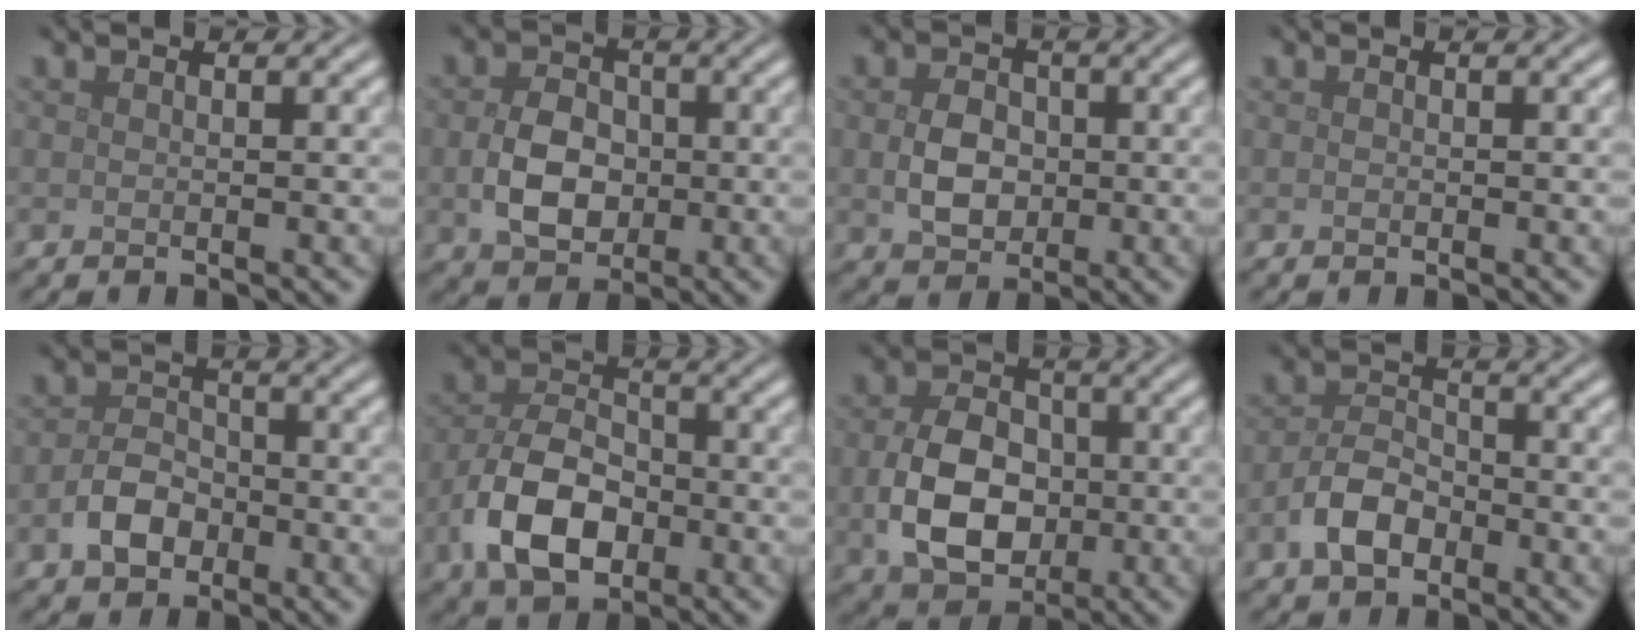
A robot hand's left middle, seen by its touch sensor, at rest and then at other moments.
{"total": 4.7, "force": [-0.6, 3.5, 3.0], "torque": [-0.060, -0.003, -0.010]}
{"total": 3.6, "force": [-0.2, 2.8, 2.3], "torque": [-0.047, -0.003, -0.007]}
{"total": 0.0}
{"total": 3.4, "force": [-1.5, 2.4, 1.8], "torque": [-0.031, 0.006, -0.033]}
{"total": 7.5, "force": [-2.7, 4.7, 5.1], "torque": [-0.105, -0.001, -0.056]}
{"total": 7.1, "force": [-1.0, 5.2, 4.8], "torque": [-0.101, -0.009, -0.017]}
{"total": 3.9, "force": [-1.9, 2.3, 2.4], "torque": [-0.043, 0.006, -0.042]}